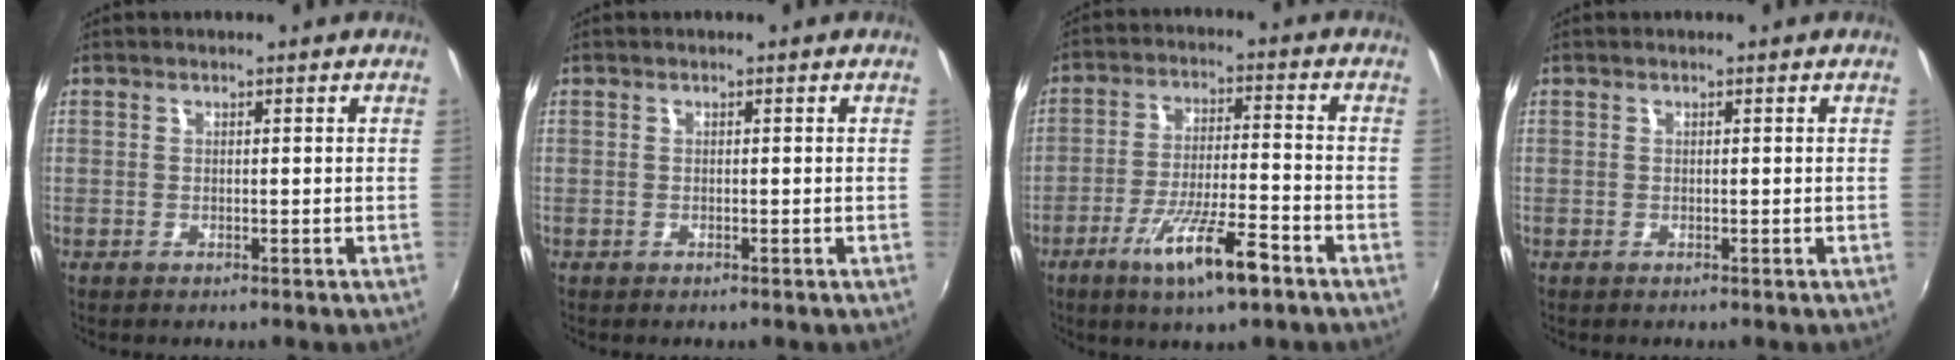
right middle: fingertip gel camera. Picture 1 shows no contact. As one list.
[{"total": 0.0}, {"total": 11.2, "force": [-6.6, 1.7, 8.9], "torque": [-0.175, -0.018, -0.114]}, {"total": 0.0}]